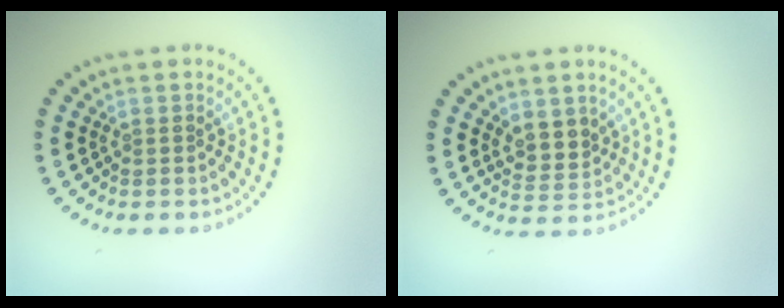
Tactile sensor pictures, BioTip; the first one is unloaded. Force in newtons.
{"total": 2.5, "press": 2.3, "slide": 1.1}